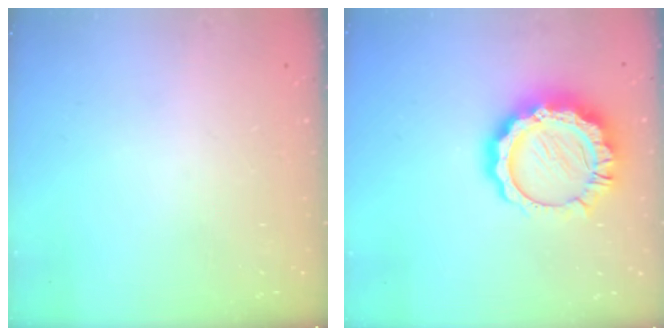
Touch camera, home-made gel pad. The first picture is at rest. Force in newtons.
{"total": 15.5, "press": 15.4, "slide": 1.3}